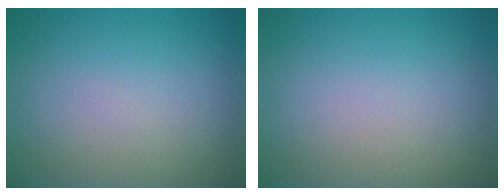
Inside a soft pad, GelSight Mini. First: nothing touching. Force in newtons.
{"total": 0.0}